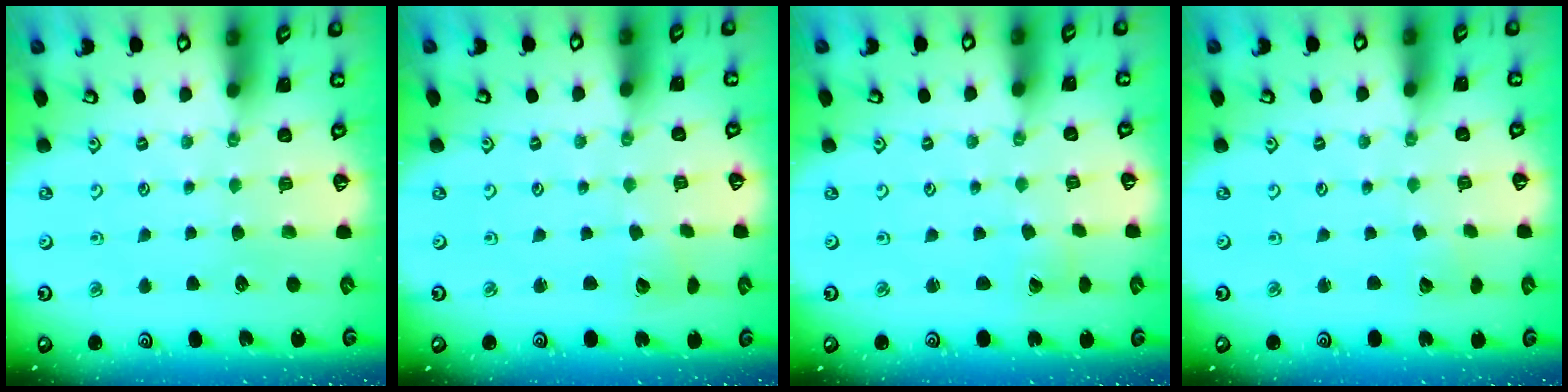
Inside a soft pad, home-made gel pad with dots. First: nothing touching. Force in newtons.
{"total": 3.7, "press": 3.7, "slide": 0.3}
{"total": 0.0}
{"total": 1.8, "press": 1.8, "slide": 0.1}